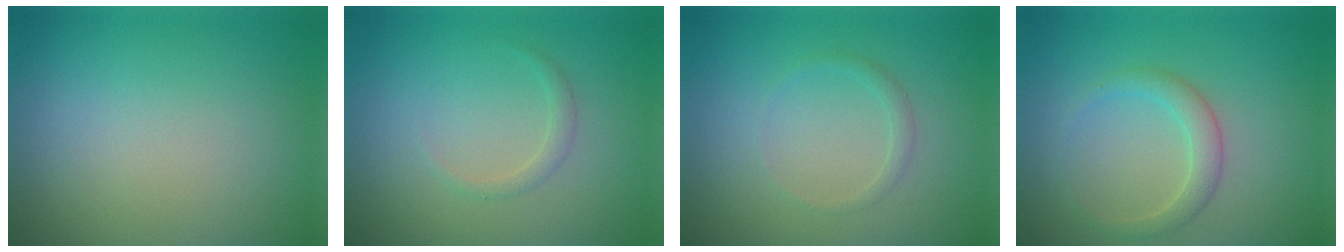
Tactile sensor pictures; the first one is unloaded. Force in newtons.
{"total": 0.9, "press": 0.9, "slide": 0.1}
{"total": 0.9, "press": 0.9, "slide": 0.0}
{"total": 2.2, "press": 2.2, "slide": 0.1}